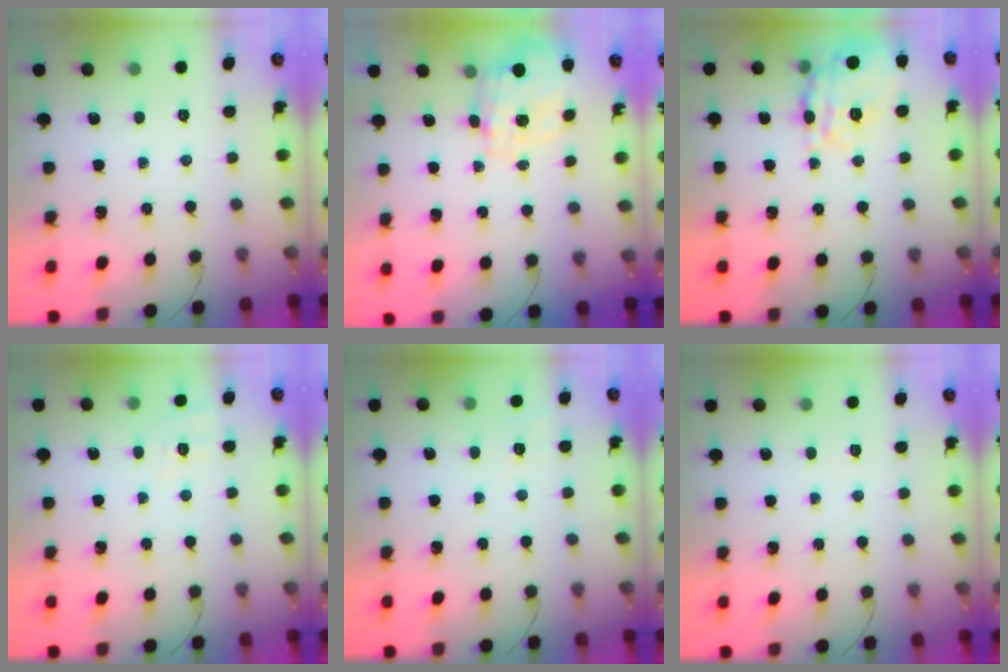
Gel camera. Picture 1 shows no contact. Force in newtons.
{"total": 2.9, "press": 2.7, "slide": 1.1}
{"total": 16.9, "press": 16.9, "slide": 1.3}
{"total": 5.6, "press": 5.2, "slide": 2.2}
{"total": 3.4, "press": 2.9, "slide": 1.6}
{"total": 4.1, "press": 3.8, "slide": 1.6}